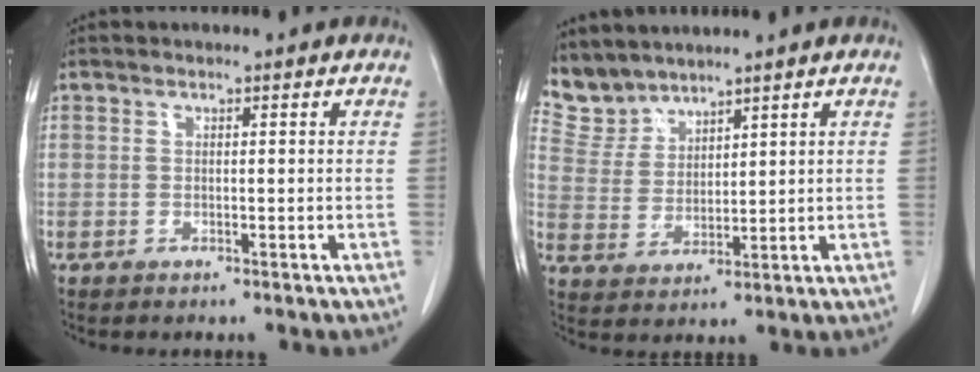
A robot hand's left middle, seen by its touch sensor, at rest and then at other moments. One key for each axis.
{"total": 5.1, "fx": 5.0, "fy": 1.1, "fz": -0.4, "tx": -0.002, "ty": 0.009, "tz": 0.117}